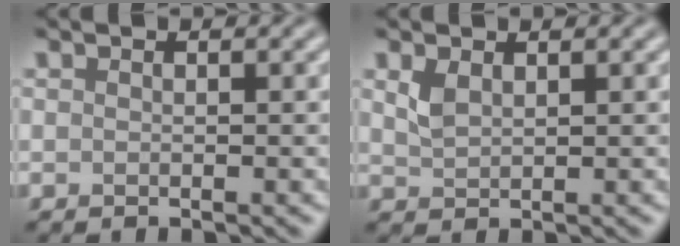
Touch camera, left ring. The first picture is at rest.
{"total": 1.5, "force": [0.9, 0.8, 1.0], "torque": [-0.026, 0.001, 0.024]}